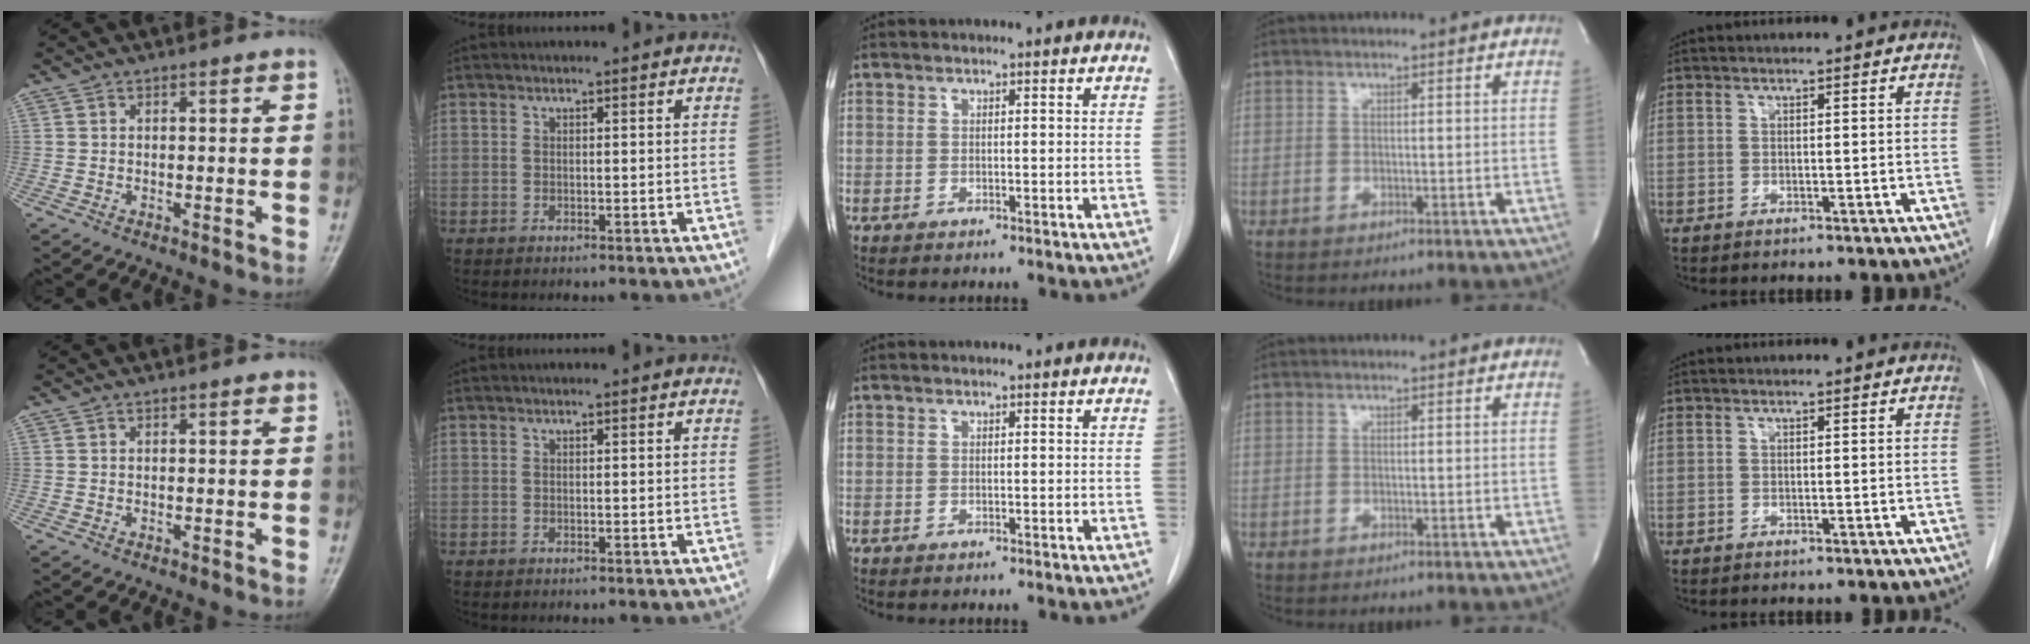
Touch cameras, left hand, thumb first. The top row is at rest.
{}